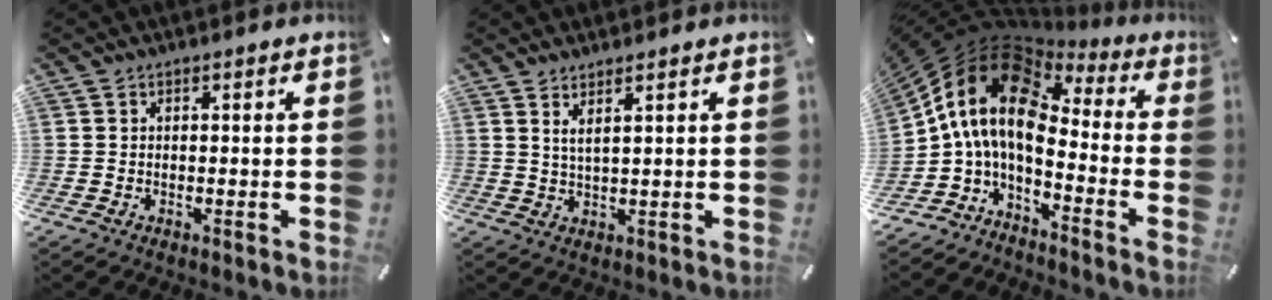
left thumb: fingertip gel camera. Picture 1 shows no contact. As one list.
[{"total": 2.7, "force": [2.0, -0.1, 1.8], "torque": [-0.042, -0.008, 0.036]}, {"total": 12.0, "force": [0.2, 7.8, 9.2], "torque": [-0.222, -0.019, -0.009]}]